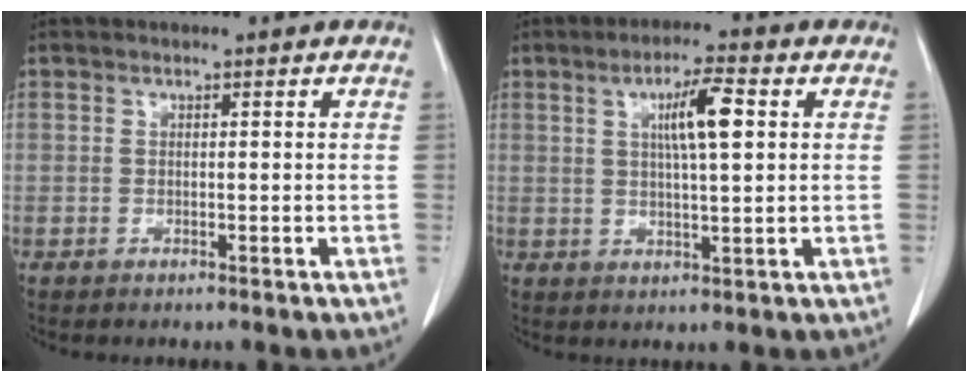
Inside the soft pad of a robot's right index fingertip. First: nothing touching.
{"total": 6.8, "force": [1.9, 0.7, 6.5], "torque": [-0.114, 0.005, 0.032]}